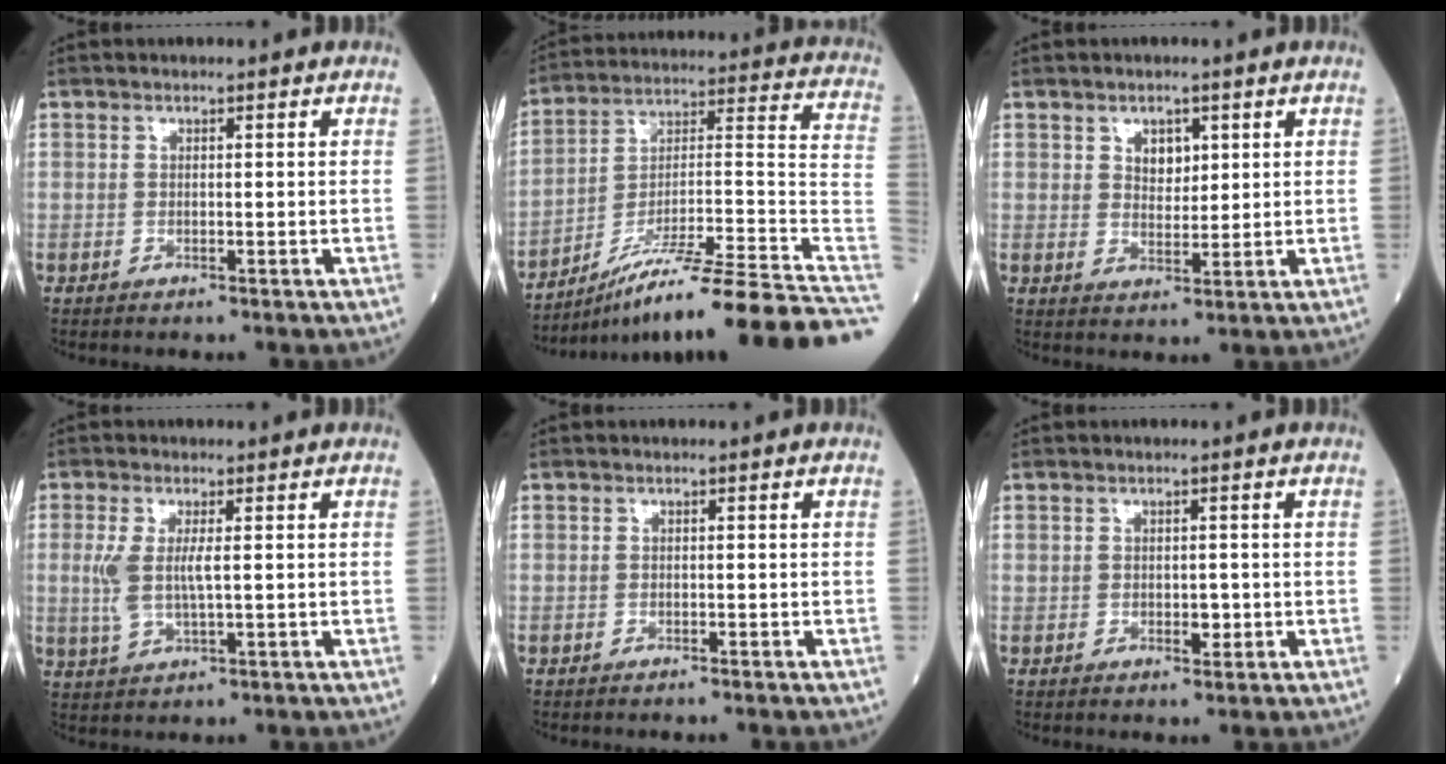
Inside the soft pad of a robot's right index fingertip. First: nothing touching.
{"total": 26.1, "force": [-18.8, -0.5, 18.1], "torque": [-0.177, 0.010, -0.297]}
{"total": 3.3, "force": [1.5, 2.1, 2.1], "torque": [-0.030, 0.001, 0.027]}
{"total": 4.9, "force": [0.5, 1.3, 4.7], "torque": [-0.114, -0.001, 0.014]}
{"total": 0.9, "force": [-0.8, -0.1, 0.4], "torque": [-0.004, 0.001, -0.012]}
{"total": 1.8, "force": [-0.2, 1.1, 1.4], "torque": [-0.019, -0.002, 0.001]}